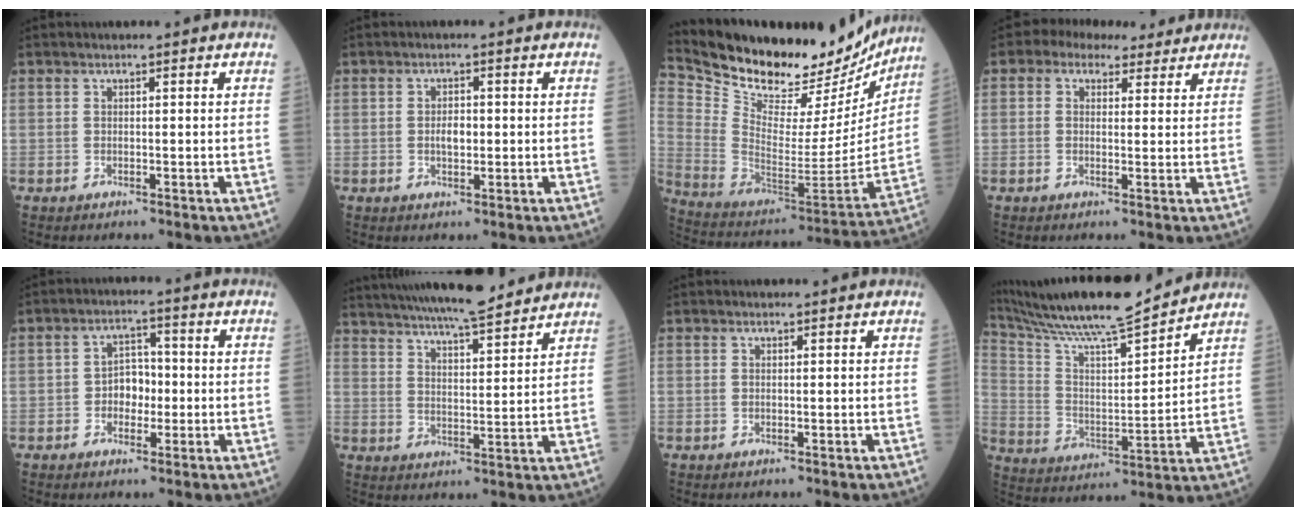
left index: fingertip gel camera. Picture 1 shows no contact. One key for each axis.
{"total": 2.2, "fx": -0.9, "fy": 1.1, "fz": 1.7, "tx": -0.026, "ty": -0.002, "tz": -0.019}
{"total": 26.9, "fx": 23.8, "fy": 7.3, "fz": 10.3, "tx": -0.182, "ty": -0.043, "tz": 0.348}
{"total": 5.5, "fx": 3.8, "fy": 3.6, "fz": 1.8, "tx": -0.025, "ty": 0.029, "tz": 0.046}
{"total": 4.3, "fx": -1.6, "fy": 2.9, "fz": 2.7, "tx": -0.039, "ty": 0.011, "tz": -0.034}
{"total": 17.2, "fx": 15.3, "fy": 2.0, "fz": 7.8, "tx": -0.132, "ty": 0.018, "tz": 0.228}
{"total": 0.7, "fx": -0.6, "fy": 0.1, "fz": -0.3, "tx": 0.002, "ty": -0.005, "tz": -0.015}
{"total": 18.0, "fx": 16.0, "fy": 0.8, "fz": 8.2, "tx": -0.153, "ty": 0.007, "tz": 0.269}